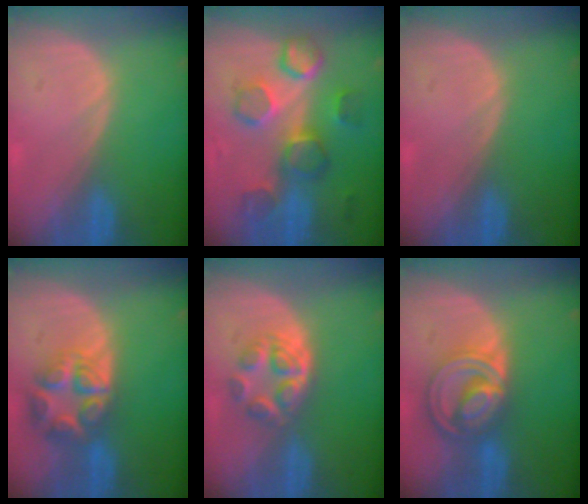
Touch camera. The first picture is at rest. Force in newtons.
{"total": 8.8, "press": 8.7, "slide": 1.4}
{"total": 0.0}
{"total": 8.0, "press": 7.0, "slide": 3.9}
{"total": 5.9, "press": 5.1, "slide": 2.9}
{"total": 8.8, "press": 7.4, "slide": 4.7}